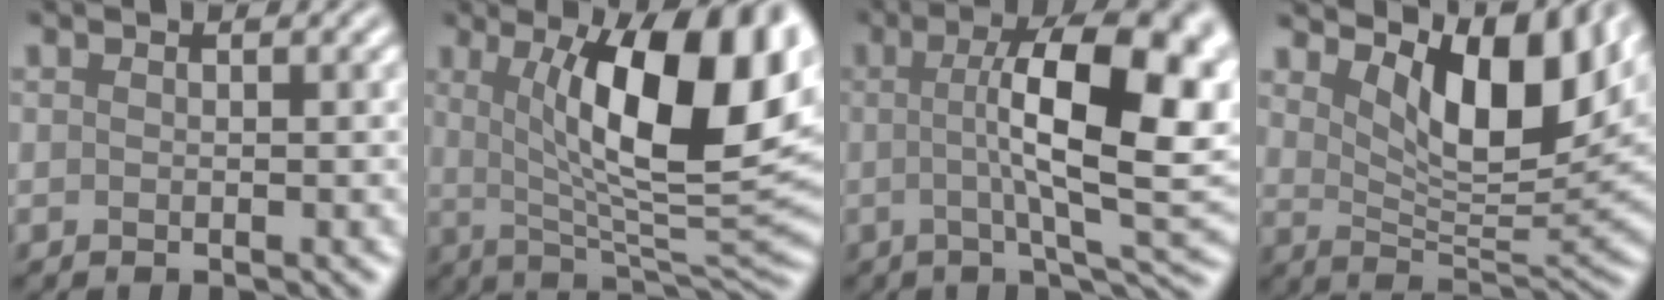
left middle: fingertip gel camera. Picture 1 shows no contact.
{"total": 13.5, "force": [3.3, 3.8, 12.5], "torque": [-0.172, 0.001, 0.049]}
{"total": 12.6, "force": [1.0, 3.2, 12.1], "torque": [-0.157, 0.016, 0.012]}
{"total": 9.4, "force": [4.6, 3.5, 7.4], "torque": [-0.117, -0.004, 0.078]}